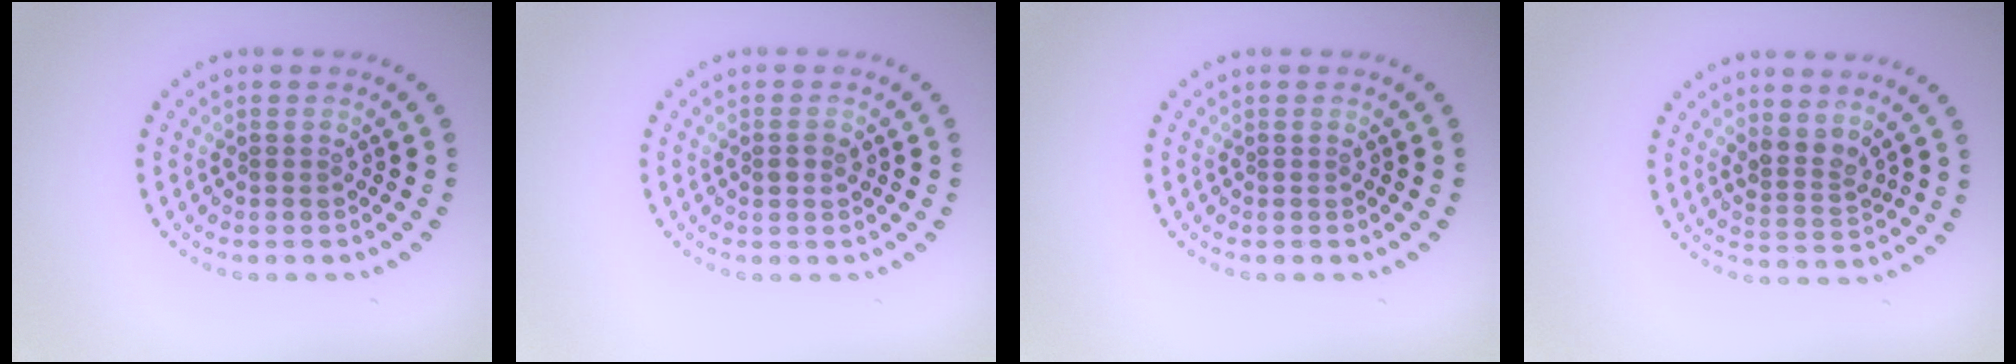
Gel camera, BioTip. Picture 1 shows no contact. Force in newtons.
{"total": 0.9, "press": 0.9, "slide": 0.1}
{"total": 0.0}
{"total": 2.3, "press": 1.9, "slide": 1.4}